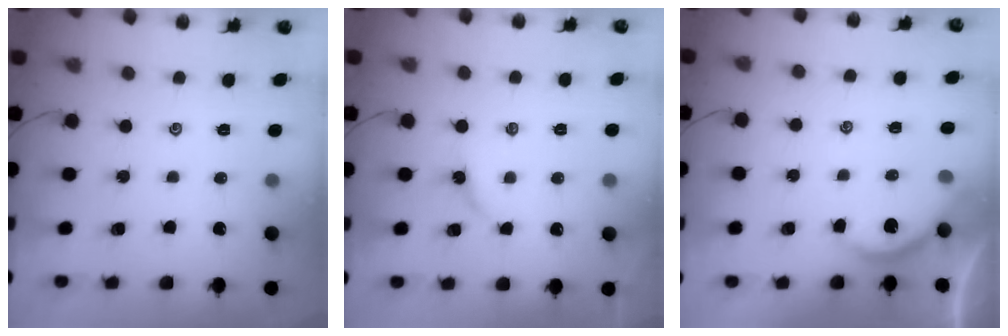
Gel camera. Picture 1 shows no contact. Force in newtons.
{"total": 2.9, "press": 2.9, "slide": 0.3}
{"total": 3.3, "press": 3.3, "slide": 0.3}